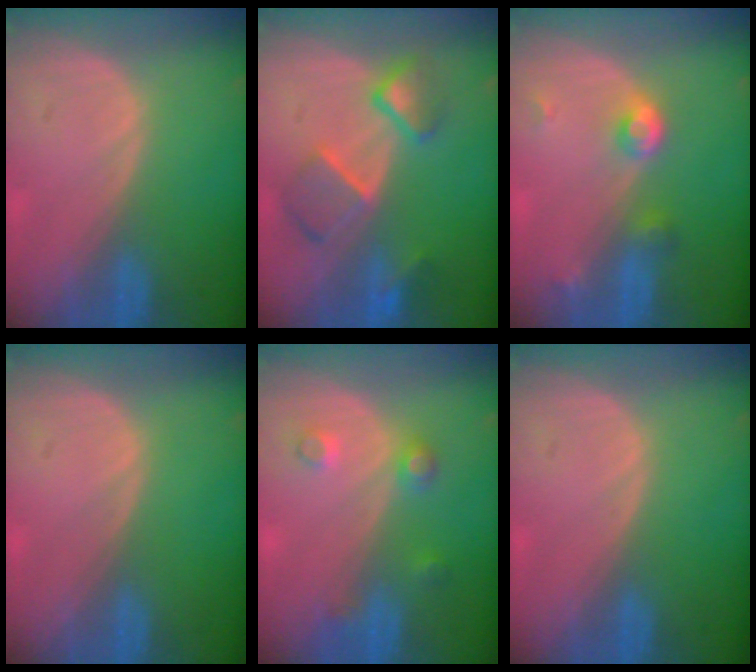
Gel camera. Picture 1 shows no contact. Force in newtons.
{"total": 7.1, "press": 6.9, "slide": 1.9}
{"total": 3.8, "press": 3.6, "slide": 1.3}
{"total": 0.0}
{"total": 3.4, "press": 3.2, "slide": 0.9}
{"total": 0.0}